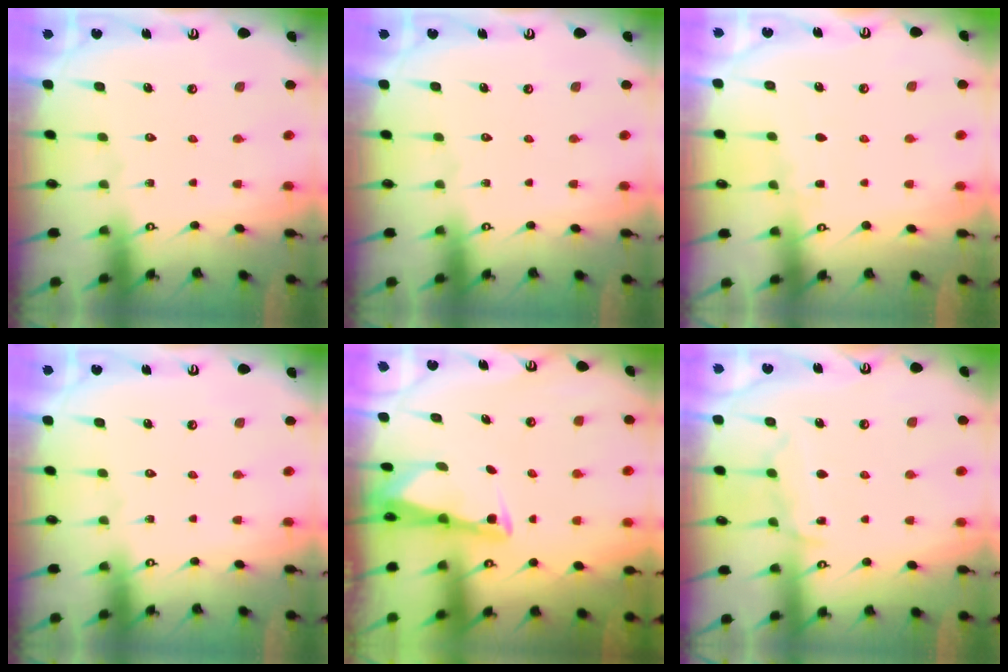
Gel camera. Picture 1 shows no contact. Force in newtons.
{"total": 0.0}
{"total": 3.3, "press": 3.2, "slide": 0.4}
{"total": 0.0}
{"total": 2.8, "press": 2.8, "slide": 0.2}
{"total": 8.0, "press": 7.9, "slide": 1.0}